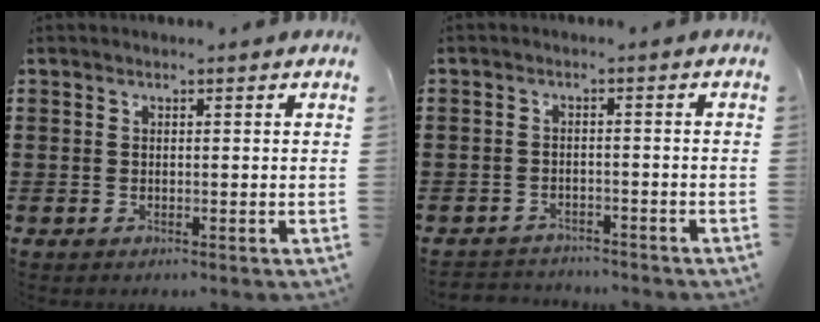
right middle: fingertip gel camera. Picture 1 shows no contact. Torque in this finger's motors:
{"motor_torque": [0.97, -0.23, -0.87, -0.10]}